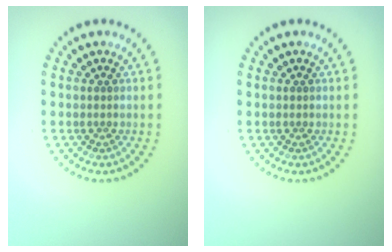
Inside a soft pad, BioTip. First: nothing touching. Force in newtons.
{"total": 0.0}